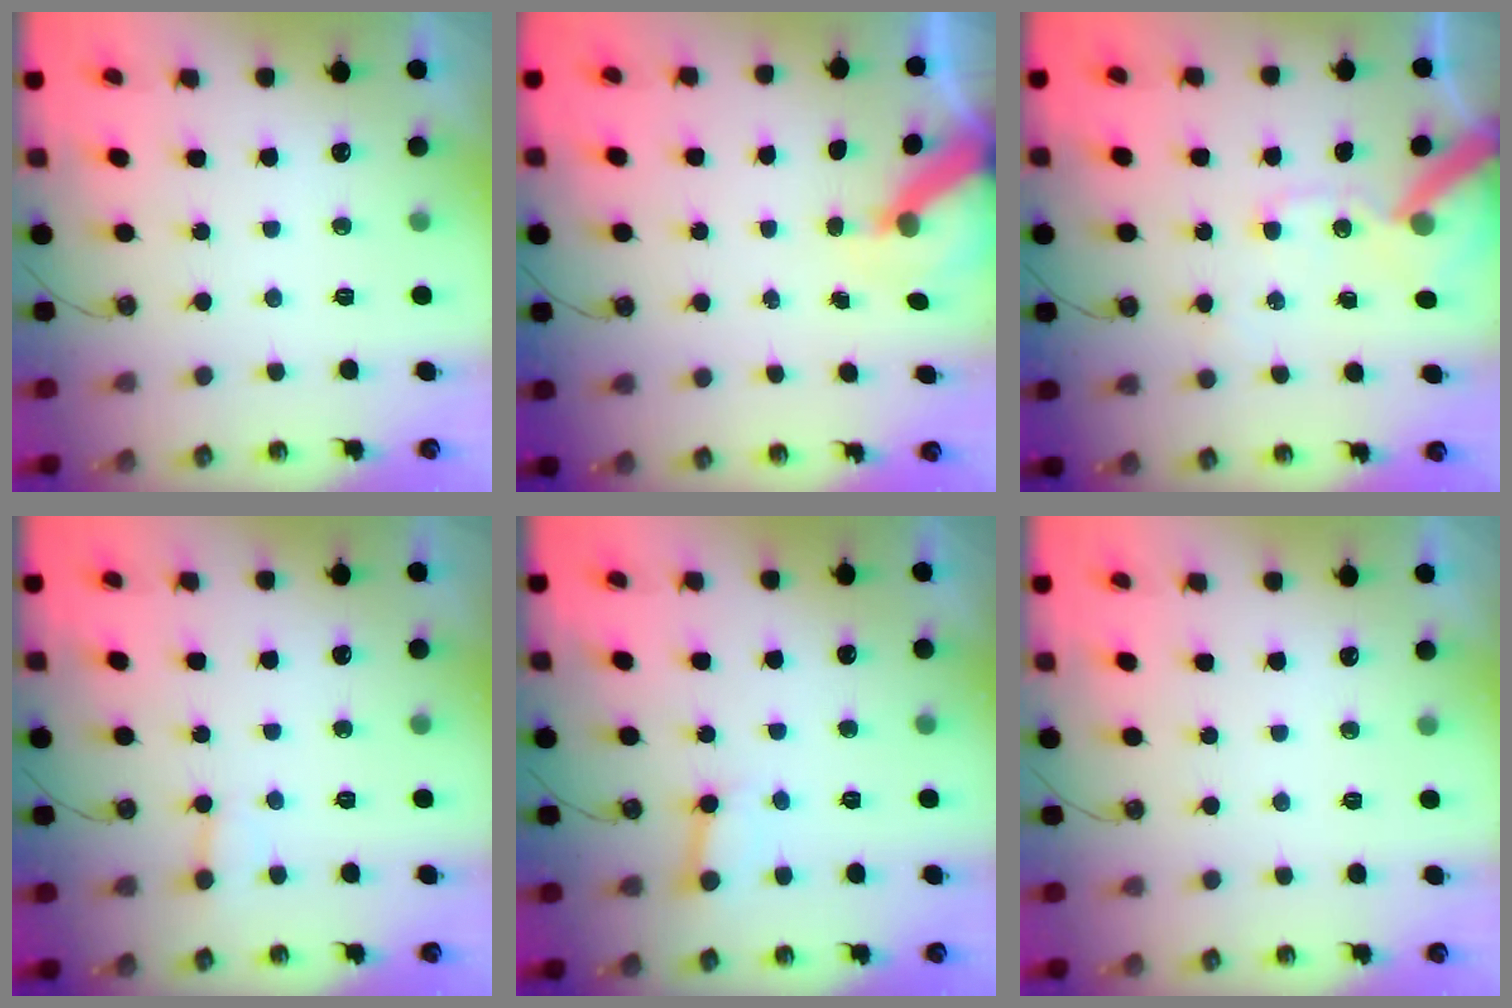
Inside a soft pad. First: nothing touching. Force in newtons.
{"total": 6.3, "press": 6.3, "slide": 0.5}
{"total": 12.9, "press": 12.8, "slide": 1.7}
{"total": 2.7, "press": 2.7, "slide": 0.5}
{"total": 3.0, "press": 3.0, "slide": 0.3}
{"total": 0.0}